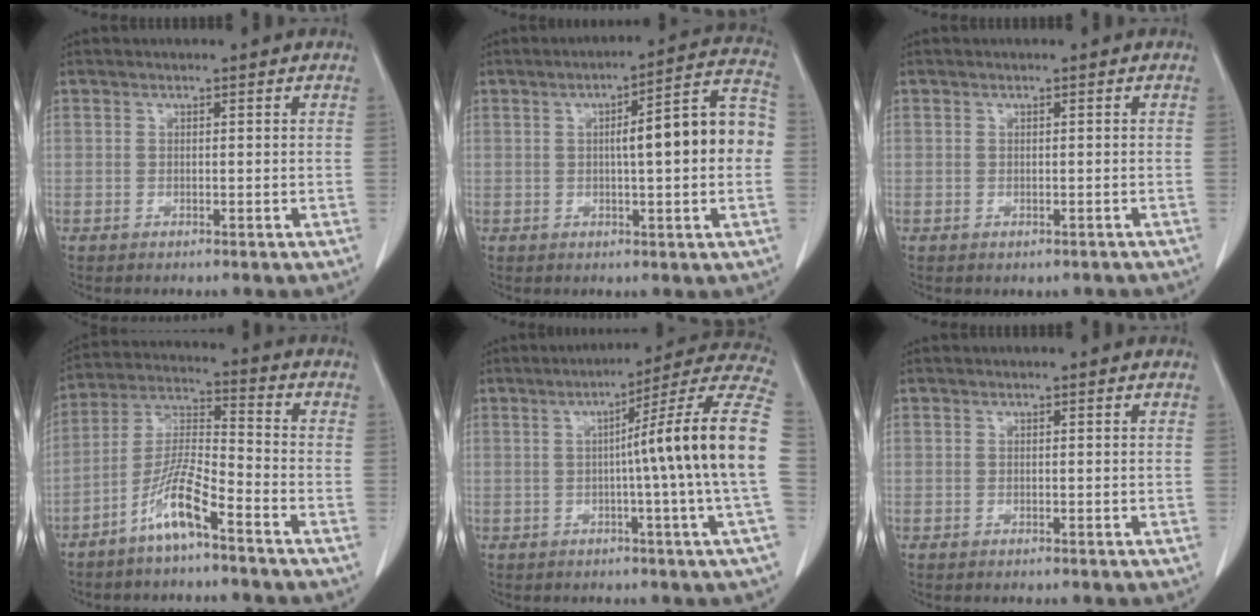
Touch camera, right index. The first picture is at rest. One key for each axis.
{"total": 12.4, "fx": 0.4, "fy": 1.4, "fz": 12.3, "tx": -0.161, "ty": 0.034, "tz": 0.002}
{"total": 1.0, "fx": -0.6, "fy": 0.8, "fz": 0.2, "tx": -0.003, "ty": 0.003, "tz": -0.004}
{"total": 8.9, "fx": -5.6, "fy": 0.8, "fz": 6.9, "tx": -0.148, "ty": -0.003, "tz": -0.114}
{"total": 17.2, "fx": -0.6, "fy": -2.7, "fz": 17.0, "tx": -0.217, "ty": 0.010, "tz": -0.023}
{"total": 0.0}